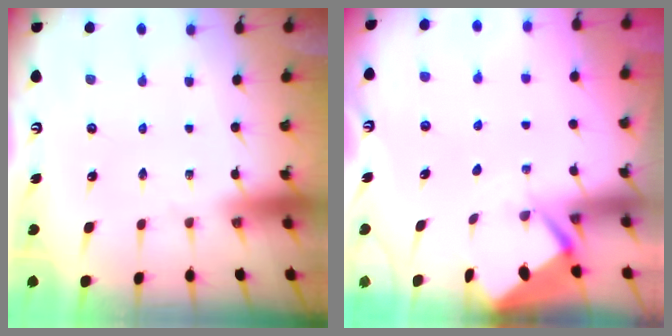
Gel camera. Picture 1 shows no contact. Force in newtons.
{"total": 2.8, "press": 2.8, "slide": 0.4}